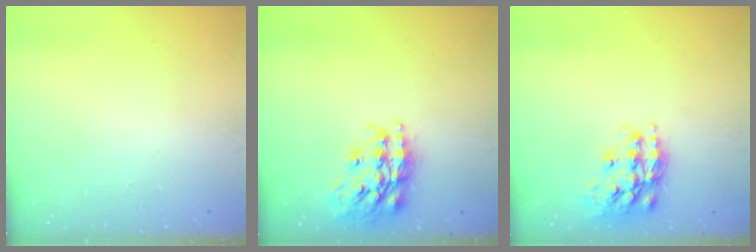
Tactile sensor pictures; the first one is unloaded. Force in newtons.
{"total": 18.0, "press": 17.9, "slide": 1.6}
{"total": 17.2, "press": 17.2, "slide": 1.2}